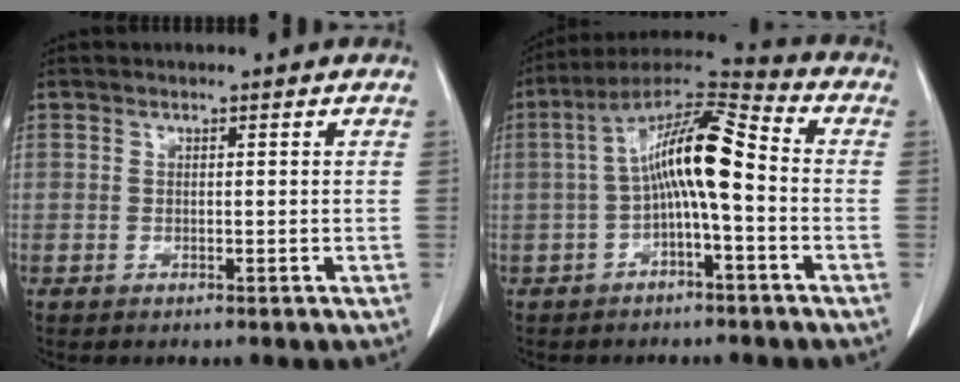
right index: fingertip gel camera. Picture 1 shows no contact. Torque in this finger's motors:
{"motor_torque": [1.71, -0.43, 0.84, 0.21]}